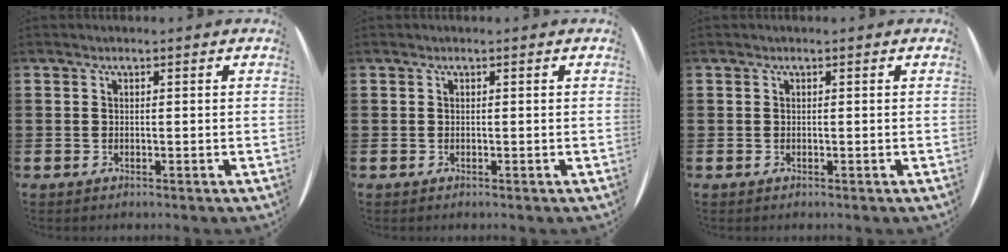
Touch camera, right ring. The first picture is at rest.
{"total": 0.0}
{"total": 0.0}